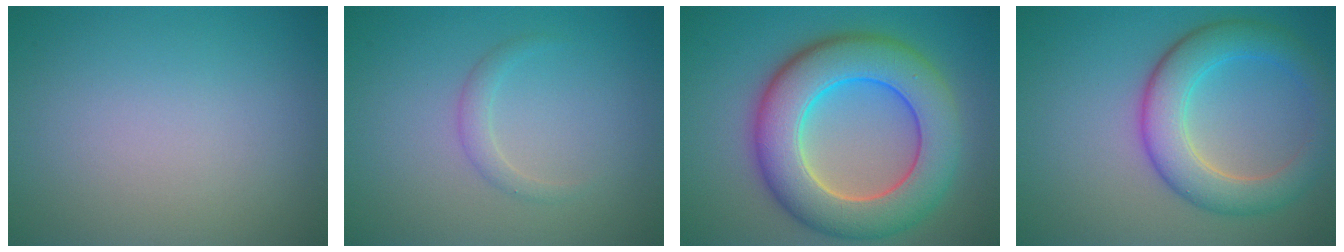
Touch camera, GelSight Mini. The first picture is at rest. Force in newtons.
{"total": 1.2, "press": 1.2, "slide": 0.0}
{"total": 10.6, "press": 10.5, "slide": 0.6}
{"total": 6.0, "press": 6.0, "slide": 0.2}